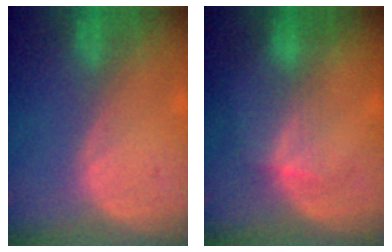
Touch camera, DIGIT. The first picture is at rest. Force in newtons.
{"total": 2.7, "press": 2.4, "slide": 1.2}